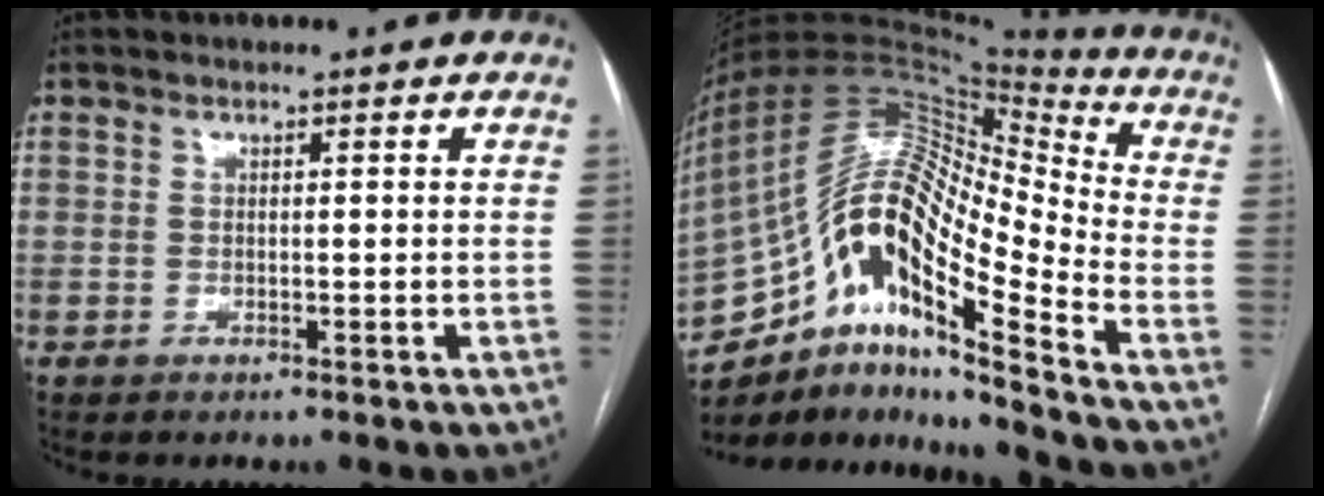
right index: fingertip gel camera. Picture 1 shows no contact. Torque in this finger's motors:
{"motor_torque": [1.47, -0.67, 0.90, 0.21]}